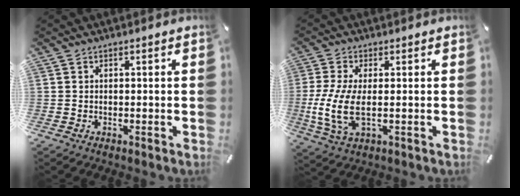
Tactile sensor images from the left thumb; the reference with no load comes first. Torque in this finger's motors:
{"motor_torque": [0.67, 1.77, 0.89, -0.55, 0.51]}